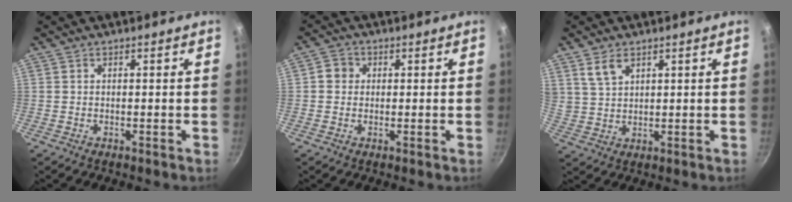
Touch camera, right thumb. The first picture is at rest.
{"total": 3.0, "force": [0.2, 2.8, 1.0], "torque": [0.001, 0.003, -0.004]}
{"total": 5.1, "force": [3.0, 2.9, 2.9], "torque": [-0.047, -0.009, 0.065]}